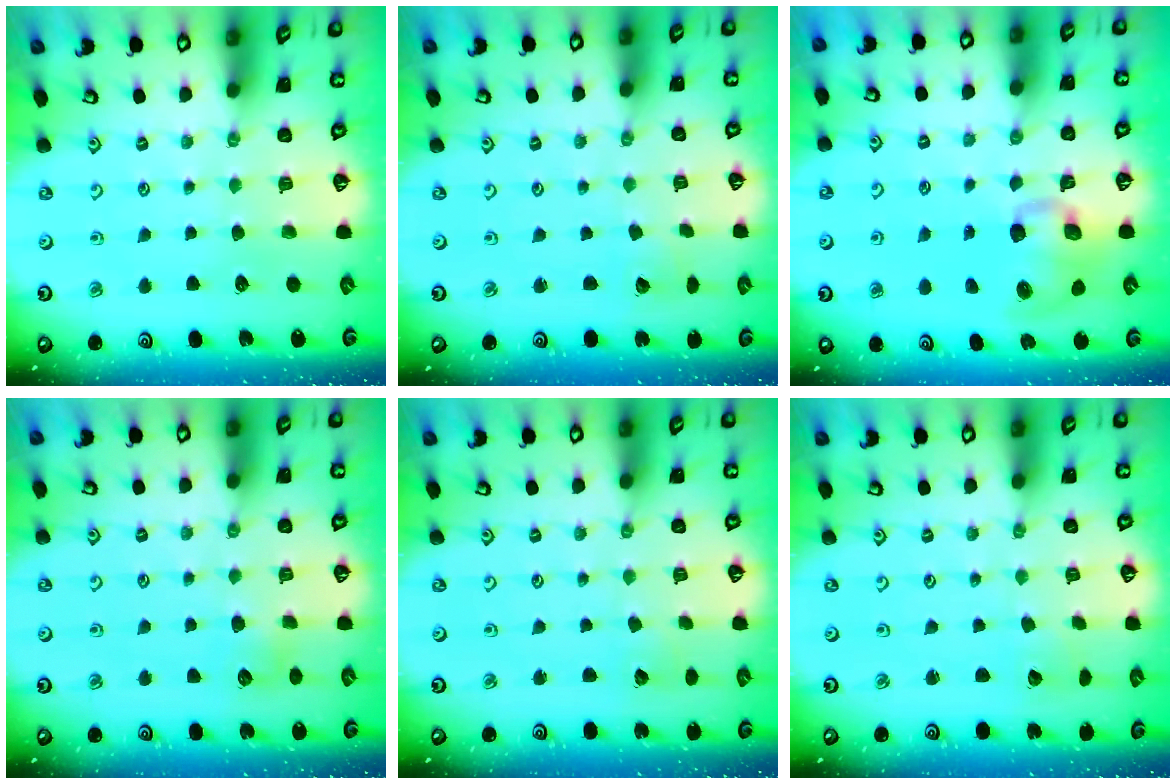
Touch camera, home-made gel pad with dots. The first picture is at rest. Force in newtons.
{"total": 3.4, "press": 3.4, "slide": 0.5}
{"total": 10.0, "press": 9.8, "slide": 1.6}
{"total": 5.8, "press": 5.8, "slide": 0.7}
{"total": 2.3, "press": 2.2, "slide": 0.3}
{"total": 2.0, "press": 2.0, "slide": 0.2}